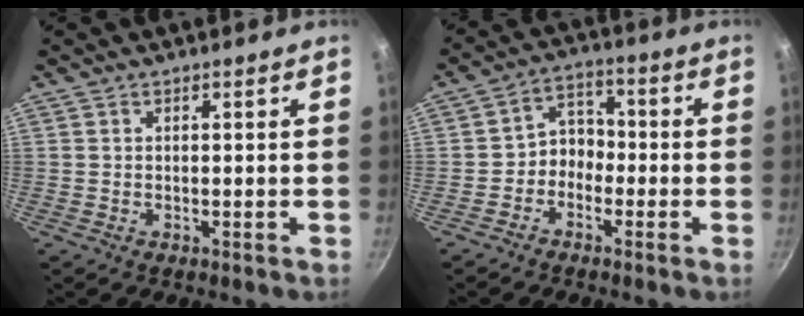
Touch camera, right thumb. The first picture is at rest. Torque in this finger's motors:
{"motor_torque": [-0.32, 0.46, 0.00, 0.39, 0.08]}